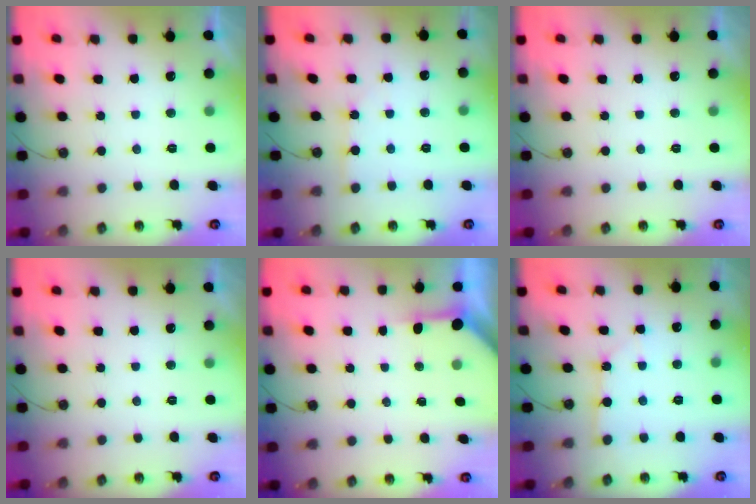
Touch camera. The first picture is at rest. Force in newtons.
{"total": 3.7, "press": 3.6, "slide": 0.5}
{"total": 0.0}
{"total": 0.0}
{"total": 3.0, "press": 3.0, "slide": 0.3}
{"total": 2.5, "press": 2.5, "slide": 0.3}